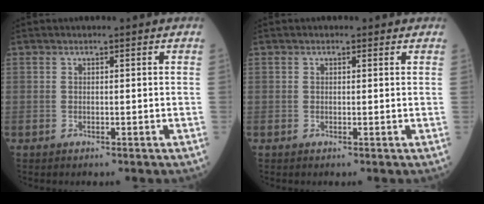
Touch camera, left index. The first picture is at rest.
{"total": 0.6, "force": [0.3, 0.5, 0.1], "torque": [0.000, 0.000, 0.002]}